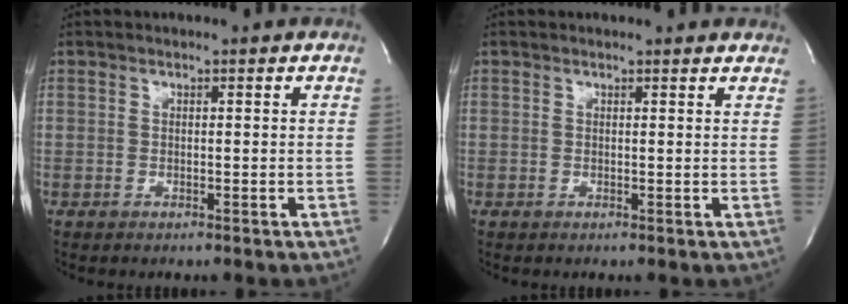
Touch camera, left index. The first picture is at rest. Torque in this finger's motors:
{"motor_torque": [0.03, -0.24, -0.08, -0.04]}